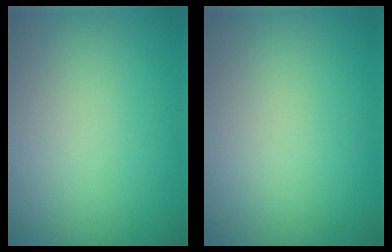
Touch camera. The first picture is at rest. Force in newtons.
{"total": 0.0}